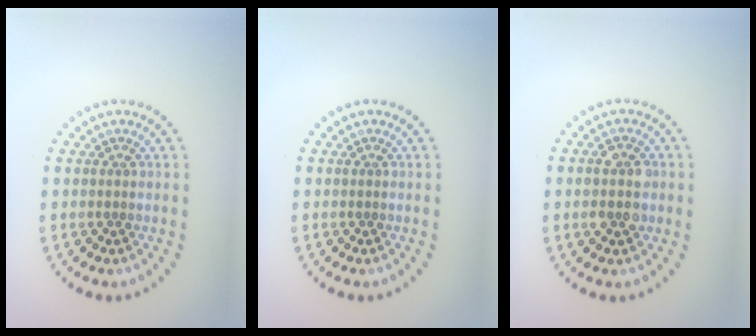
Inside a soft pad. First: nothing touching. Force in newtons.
{"total": 0.0}
{"total": 2.7, "press": 2.7, "slide": 0.2}